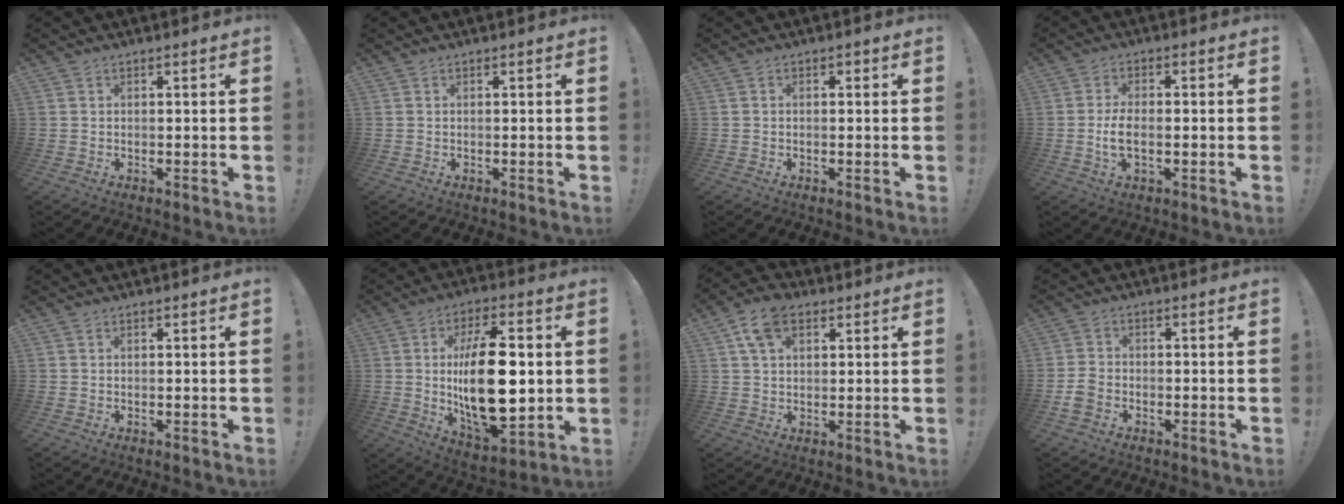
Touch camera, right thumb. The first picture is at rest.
{"total": 0.0}
{"total": 0.8, "force": [-0.3, 0.7, 0.4], "torque": [-0.001, 0.001, -0.007]}
{"total": 5.2, "force": [-1.0, 2.1, 4.7], "torque": [-0.091, -0.006, -0.020]}
{"total": 0.0}
{"total": 23.5, "force": [1.3, 10.7, 20.8], "torque": [-0.382, -0.013, 0.022]}
{"total": 9.0, "force": [4.2, 5.5, 5.8], "torque": [-0.103, 0.005, 0.081]}
{"total": 4.4, "force": [-2.0, 2.9, 2.6], "torque": [-0.043, 0.005, -0.036]}